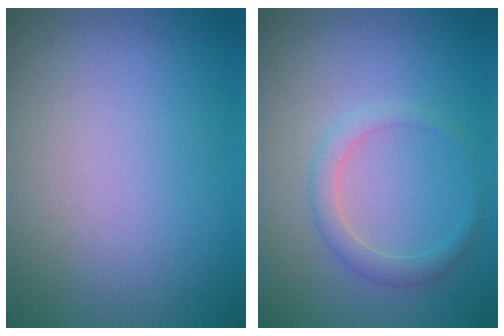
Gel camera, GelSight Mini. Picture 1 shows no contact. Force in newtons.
{"total": 1.7, "press": 1.7, "slide": 0.1}